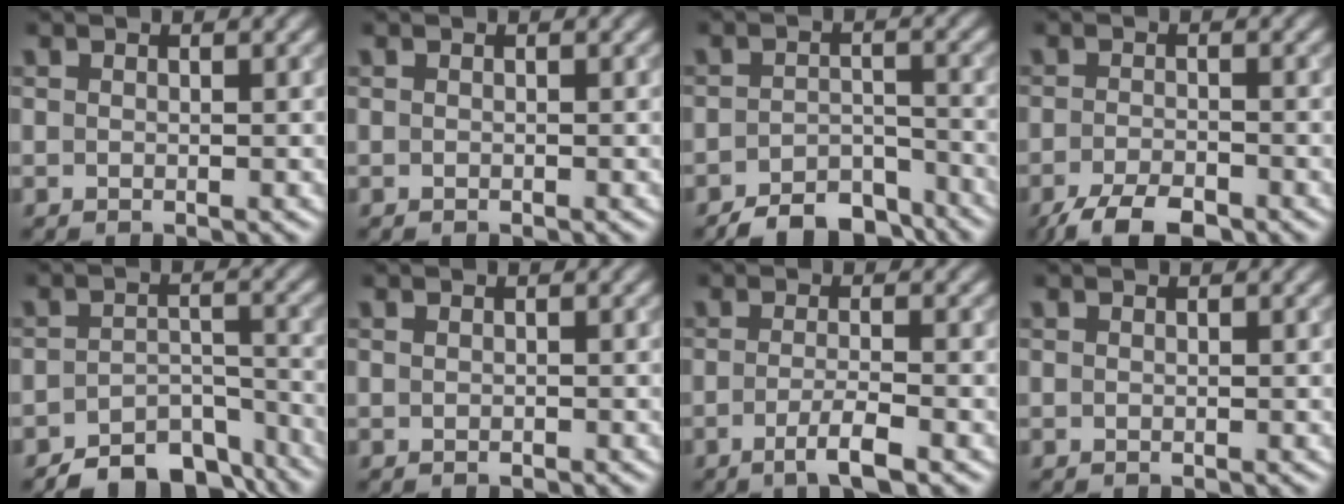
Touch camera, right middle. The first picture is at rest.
{"total": 0.0}
{"total": 5.4, "force": [-4.6, 2.0, 2.0], "torque": [-0.023, -0.005, -0.070]}
{"total": 4.3, "force": [-3.2, 1.3, 2.5], "torque": [-0.041, -0.005, -0.060]}
{"total": 6.7, "force": [-5.6, 2.7, 2.6], "torque": [-0.031, -0.011, -0.082]}
{"total": 0.0}
{"total": 2.9, "force": [-1.3, 0.6, 2.6], "torque": [-0.040, 0.001, -0.029]}
{"total": 0.0}